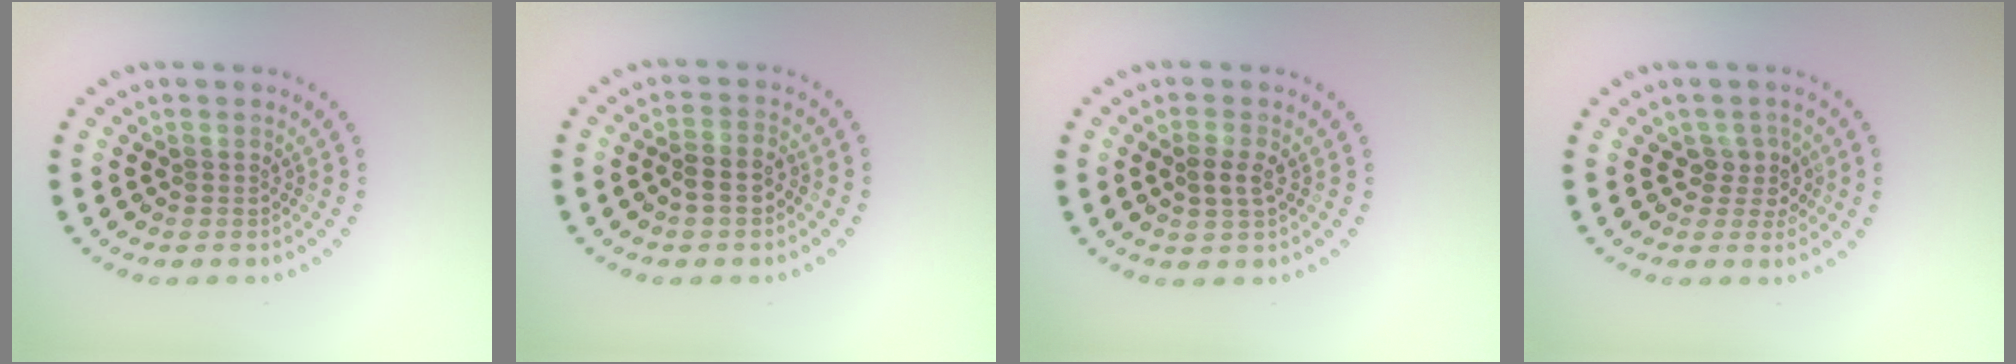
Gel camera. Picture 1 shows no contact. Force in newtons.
{"total": 1.7, "press": 1.6, "slide": 0.8}
{"total": 1.9, "press": 1.8, "slide": 0.4}
{"total": 2.3, "press": 1.8, "slide": 1.5}